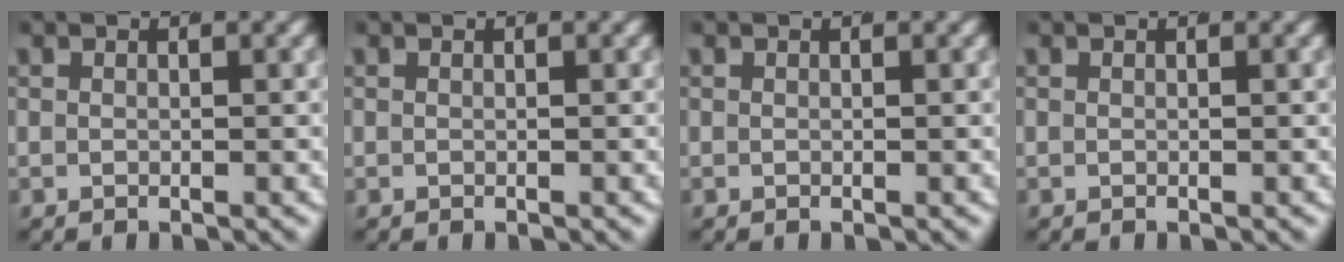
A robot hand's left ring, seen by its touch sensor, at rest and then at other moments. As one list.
[{"total": 0.0}, {"total": 0.0}, {"total": 0.0}]